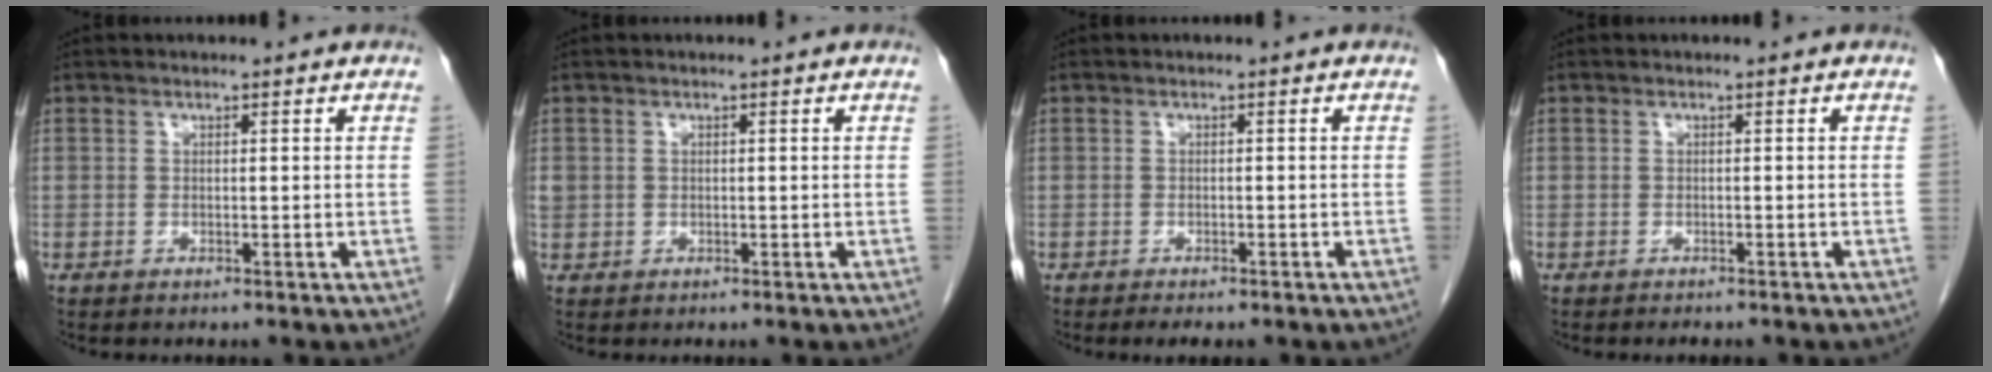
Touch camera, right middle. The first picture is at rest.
{"total": 1.6, "force": [0.2, 1.5, 0.6], "torque": [-0.021, 0.014, 0.007]}
{"total": 3.3, "force": [-2.6, 0.9, 1.9], "torque": [-0.022, -0.008, -0.029]}
{"total": 2.1, "force": [-1.8, 0.6, 1.0], "torque": [-0.018, -0.005, -0.017]}